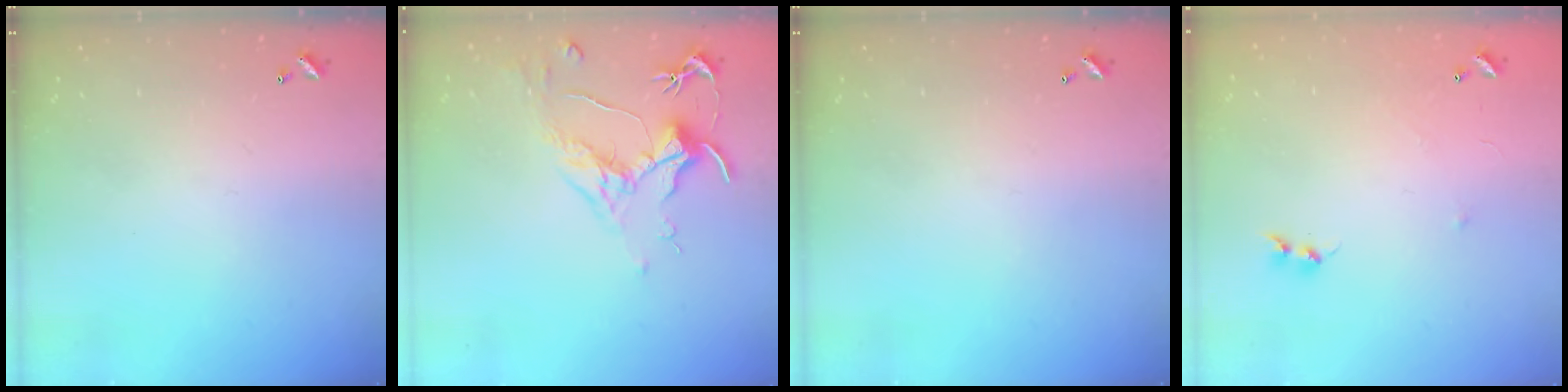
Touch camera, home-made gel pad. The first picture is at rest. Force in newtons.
{"total": 1.6, "press": 1.4, "slide": 0.9}
{"total": 0.0}
{"total": 7.7, "press": 7.7, "slide": 0.5}